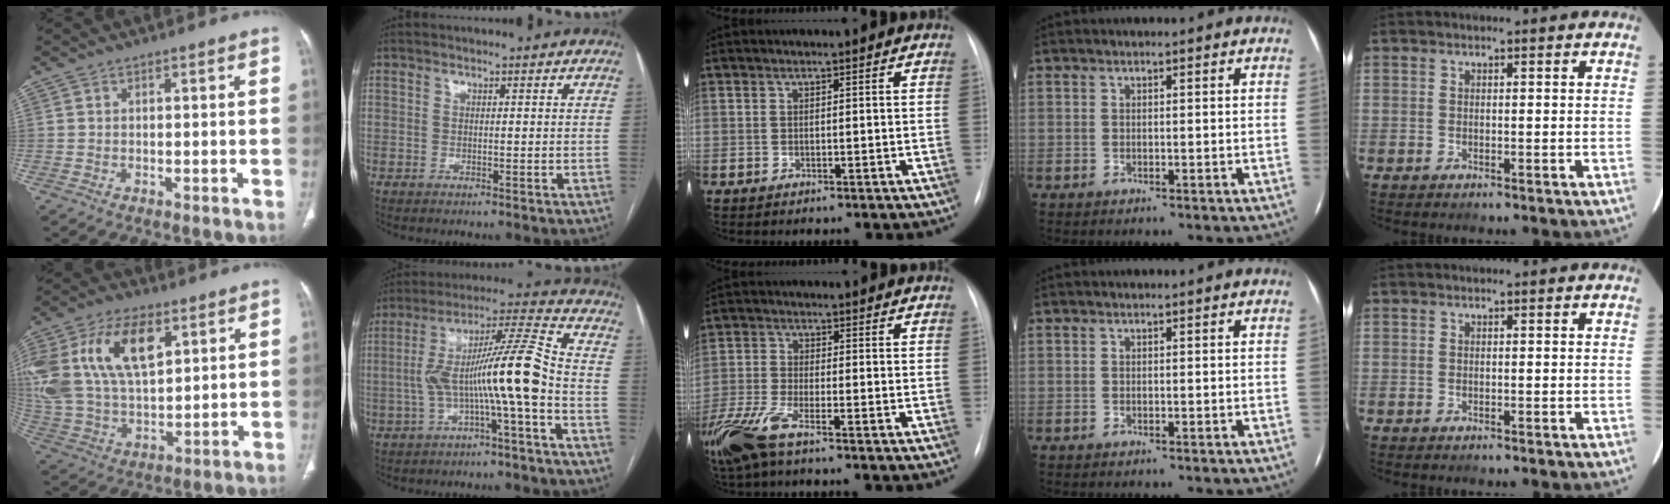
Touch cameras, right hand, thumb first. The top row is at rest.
{"thumb": {"total": 25.2, "force": [9.0, 14.3, 18.7], "torque": [-0.409, 0.006, 0.173]}, "index": {"total": 12.6, "force": [-2.8, -0.4, 12.3], "torque": [-0.221, 0.033, -0.051]}, "middle": {"total": 8.2, "force": [-5.5, 1.4, 6.0], "torque": [-0.136, -0.016, -0.112]}}